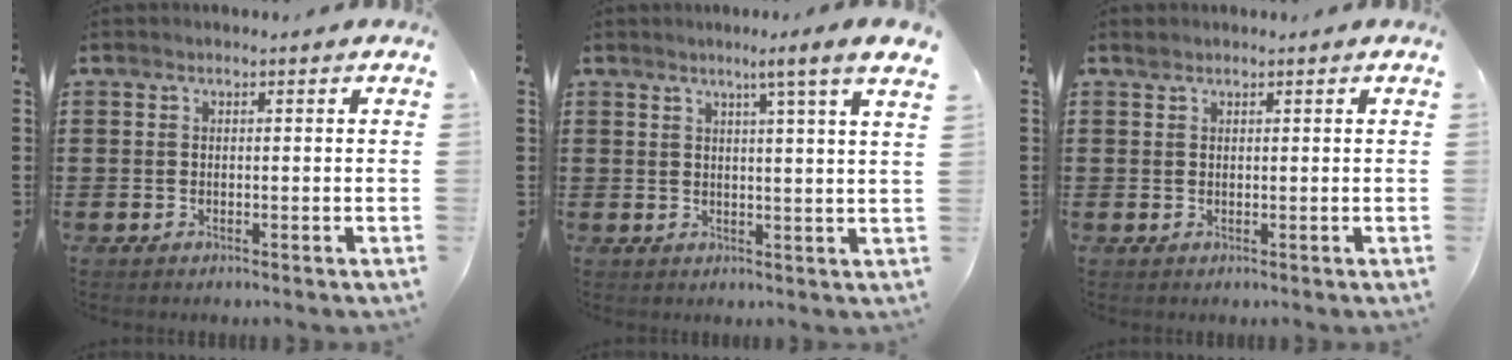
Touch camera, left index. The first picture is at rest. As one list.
[{"total": 4.6, "force": [3.1, -1.2, 3.2], "torque": [-0.061, -0.016, 0.045]}, {"total": 1.1, "force": [0.8, 0.7, 0.0], "torque": [-0.002, 0.002, 0.017]}]